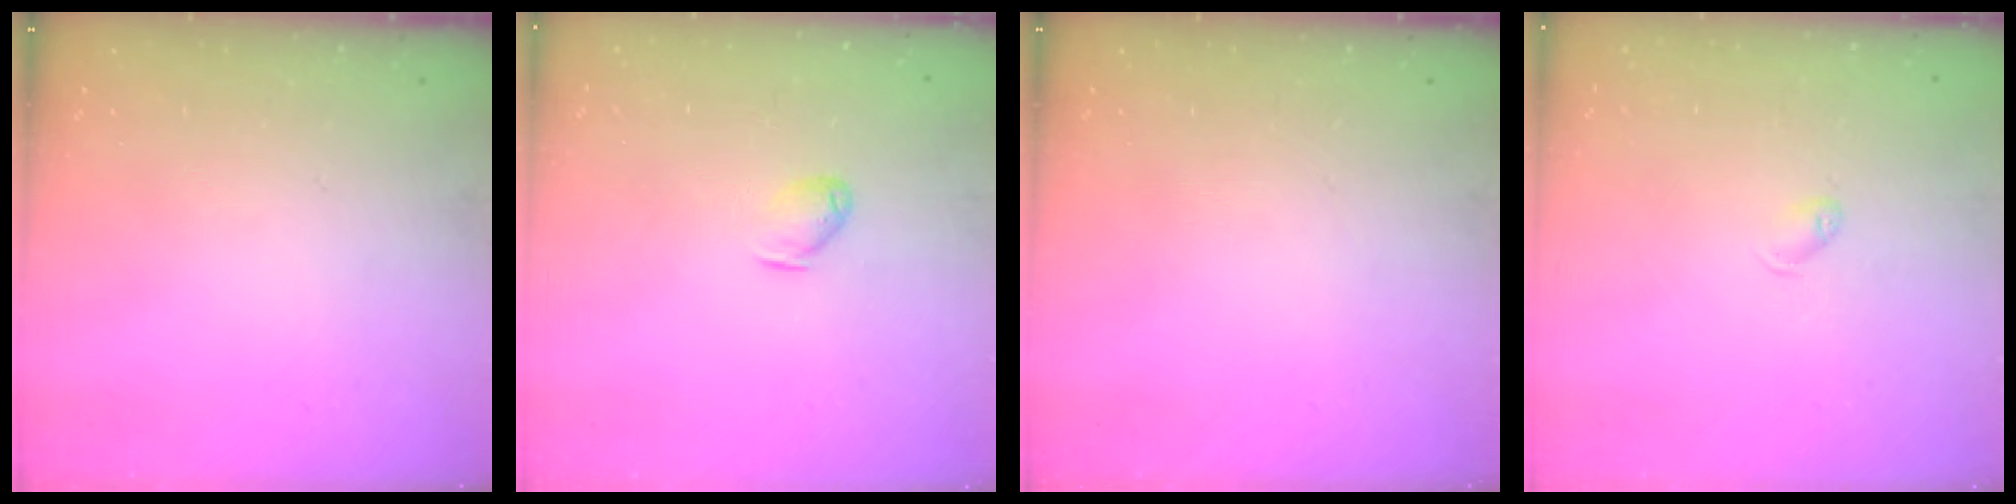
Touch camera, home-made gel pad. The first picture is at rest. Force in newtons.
{"total": 3.2, "press": 3.2, "slide": 0.6}
{"total": 0.0}
{"total": 2.6, "press": 2.6, "slide": 0.4}